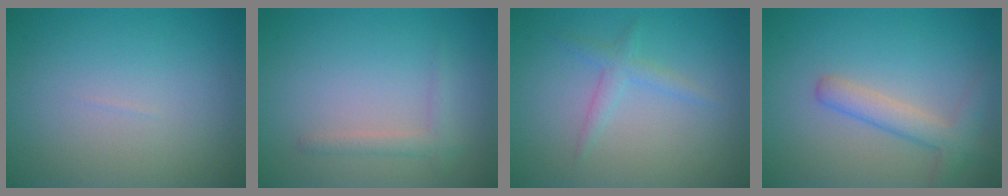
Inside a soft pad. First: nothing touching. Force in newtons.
{"total": 1.4, "press": 1.4, "slide": 0.1}
{"total": 1.7, "press": 1.7, "slide": 0.0}
{"total": 3.0, "press": 3.0, "slide": 0.2}